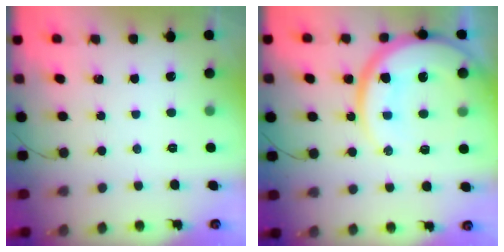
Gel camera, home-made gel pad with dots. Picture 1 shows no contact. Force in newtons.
{"total": 18.3, "press": 18.2, "slide": 1.7}